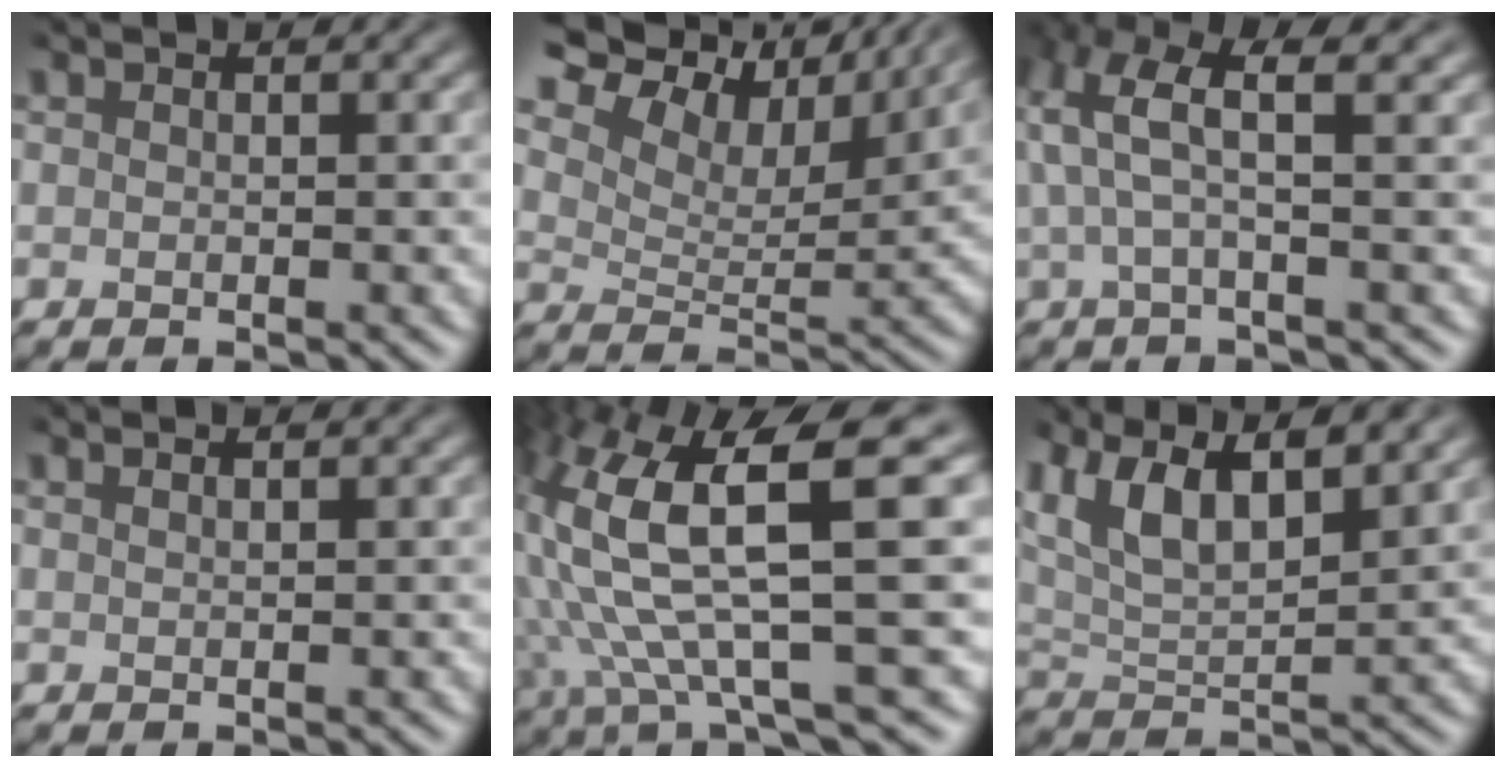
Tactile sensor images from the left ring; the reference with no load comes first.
{"total": 12.8, "force": [8.7, 6.6, 6.6], "torque": [-0.138, 0.024, 0.126]}
{"total": 5.6, "force": [2.6, 1.2, 4.8], "torque": [-0.099, 0.017, 0.046]}
{"total": 1.5, "force": [1.0, 0.5, 0.9], "torque": [-0.001, -0.004, 0.001]}
{"total": 12.8, "force": [1.6, 3.6, 12.2], "torque": [-0.260, -0.009, 0.049]}
{"total": 10.2, "force": [5.8, 4.4, 7.1], "torque": [-0.129, 0.034, 0.086]}